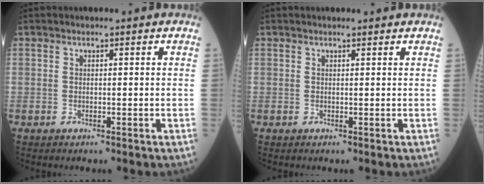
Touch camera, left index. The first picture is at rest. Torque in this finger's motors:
{"motor_torque": [0.06, 0.33, -0.41, -0.01]}